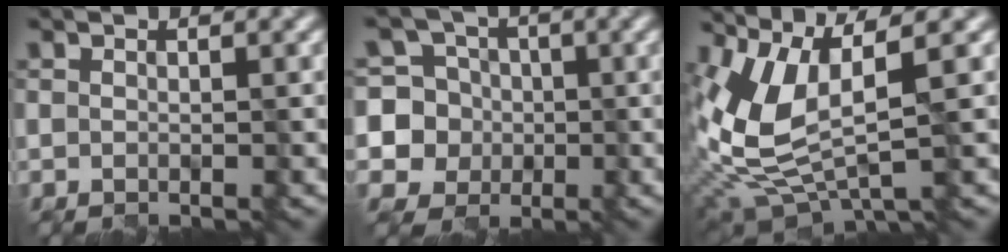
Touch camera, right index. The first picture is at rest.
{"total": 8.2, "force": [-0.3, 7.9, 2.2], "torque": [-0.070, 0.032, -0.032]}
{"total": 7.8, "force": [1.1, 2.8, 7.2], "torque": [-0.167, -0.005, 0.023]}